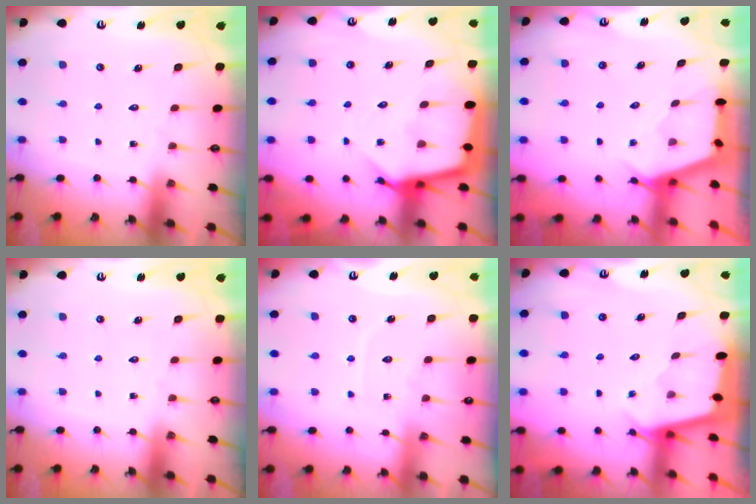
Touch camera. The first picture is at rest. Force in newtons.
{"total": 6.4, "press": 6.4, "slide": 0.6}
{"total": 2.9, "press": 2.8, "slide": 0.4}
{"total": 0.0}
{"total": 3.8, "press": 3.8, "slide": 0.3}
{"total": 1.8, "press": 1.8, "slide": 0.2}